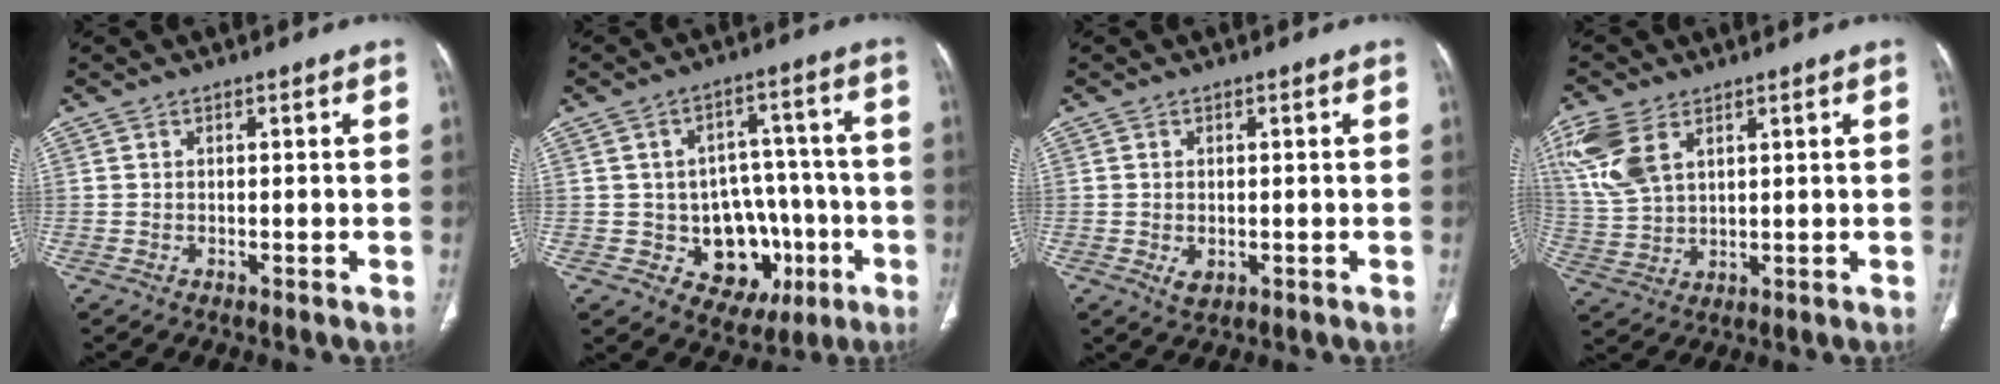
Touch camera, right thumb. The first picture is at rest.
{"total": 14.8, "force": [-4.0, 11.4, 8.6], "torque": [-0.059, 0.035, -0.036]}
{"total": 2.4, "force": [-0.5, 1.6, 1.7], "torque": [-0.027, -0.003, -0.002]}
{"total": 10.6, "force": [5.1, 6.0, 7.1], "torque": [-0.168, -0.004, 0.114]}